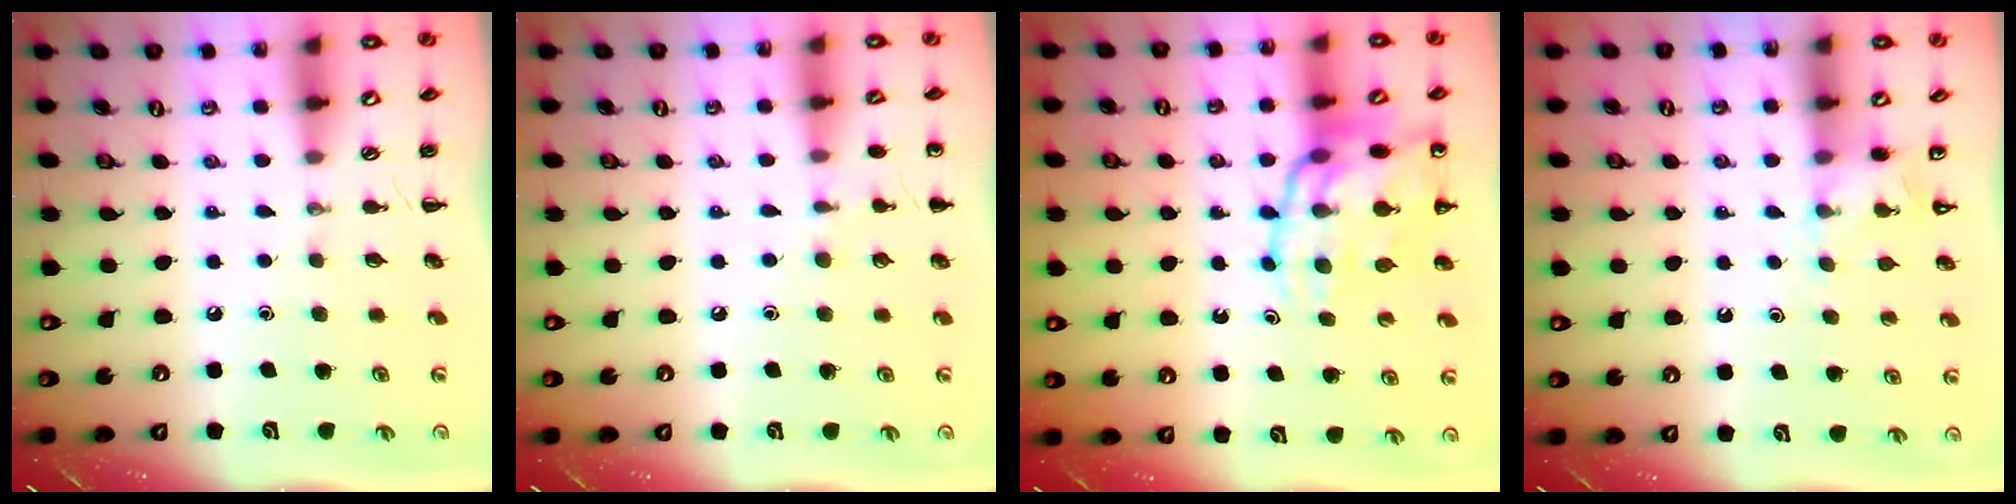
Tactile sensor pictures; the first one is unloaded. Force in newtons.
{"total": 5.9, "press": 5.6, "slide": 1.8}
{"total": 17.5, "press": 17.3, "slide": 2.9}
{"total": 5.4, "press": 5.1, "slide": 1.6}